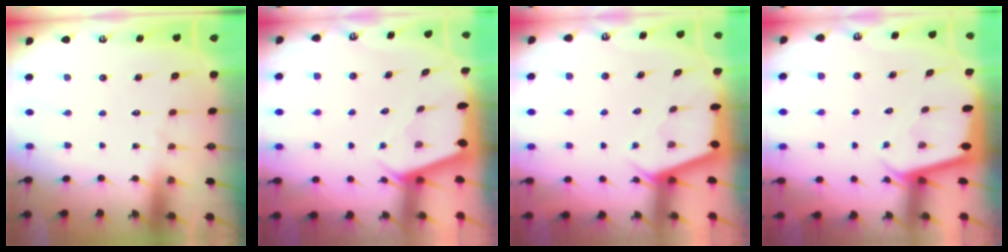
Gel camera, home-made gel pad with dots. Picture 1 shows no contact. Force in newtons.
{"total": 2.4, "press": 2.4, "slide": 0.3}
{"total": 2.9, "press": 2.9, "slide": 0.3}
{"total": 2.0, "press": 2.0, "slide": 0.2}